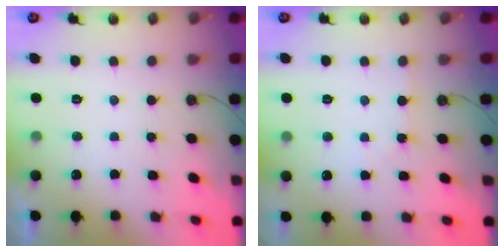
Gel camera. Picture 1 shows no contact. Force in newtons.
{"total": 1.6, "press": 1.5, "slide": 0.3}